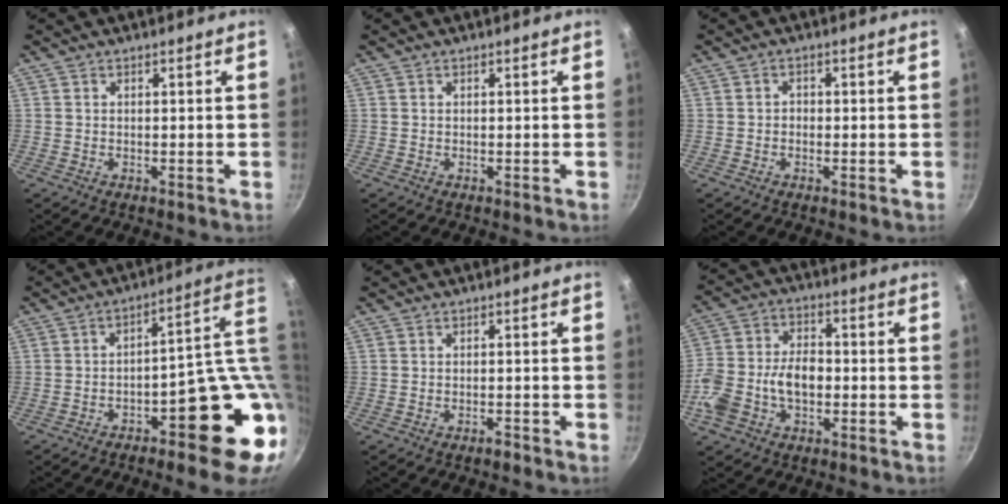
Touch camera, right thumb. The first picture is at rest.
{"total": 0.0}
{"total": 1.2, "force": [-0.4, 1.0, 0.5], "torque": [-0.006, 0.005, -0.009]}
{"total": 18.4, "force": [-1.6, 7.1, 16.9], "torque": [-0.172, 0.010, -0.013]}
{"total": 1.3, "force": [-1.1, 0.4, 0.7], "torque": [-0.014, 0.012, -0.014]}
{"total": 12.6, "force": [-3.0, 8.3, 9.0], "torque": [-0.159, 0.035, -0.065]}